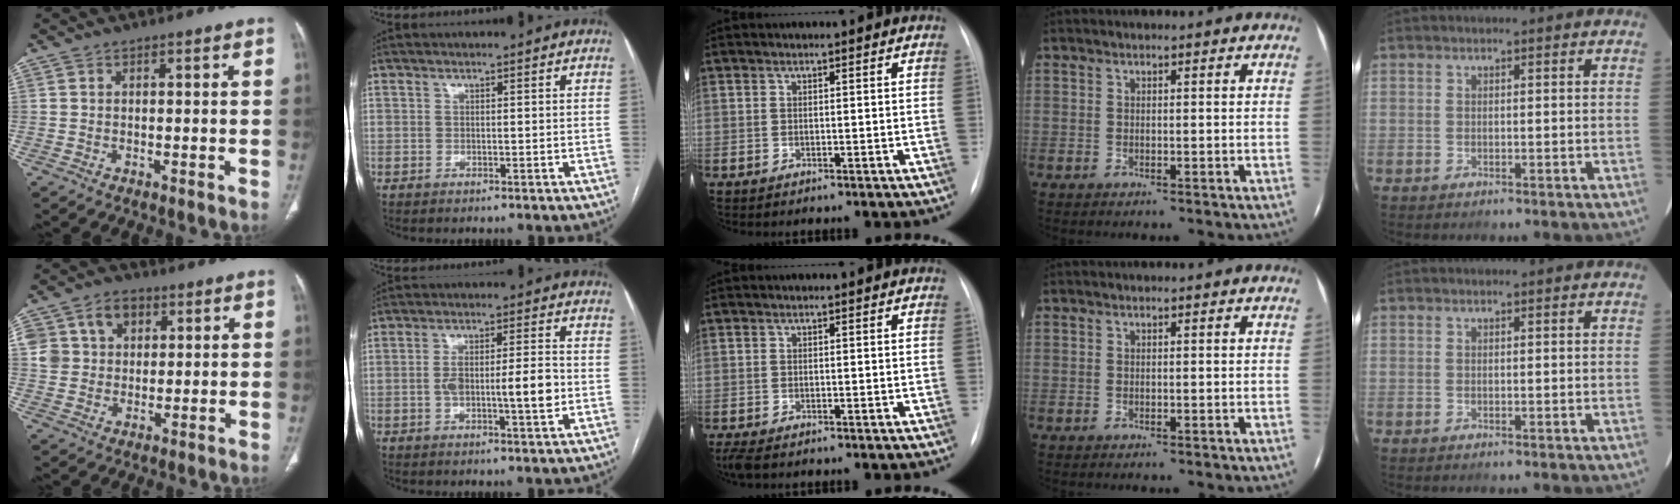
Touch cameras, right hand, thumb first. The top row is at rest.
{"thumb": {"total": 11.4, "force": [3.9, 9.2, 5.5], "torque": [-0.078, 0.007, 0.073]}, "index": {"total": 8.1, "force": [-1.2, 1.4, 7.9], "torque": [-0.139, 0.007, -0.020]}, "middle": {"total": 3.0, "force": [-2.2, 1.1, 1.8], "torque": [-0.041, -0.012, -0.035]}}